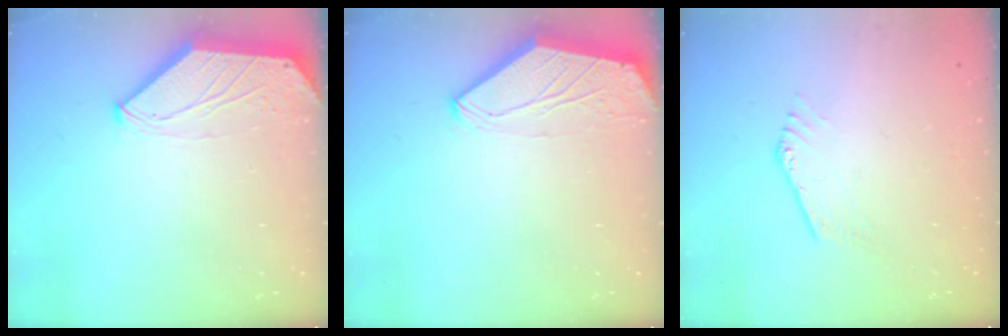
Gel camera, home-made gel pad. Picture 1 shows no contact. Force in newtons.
{"total": 0.0}
{"total": 0.0}